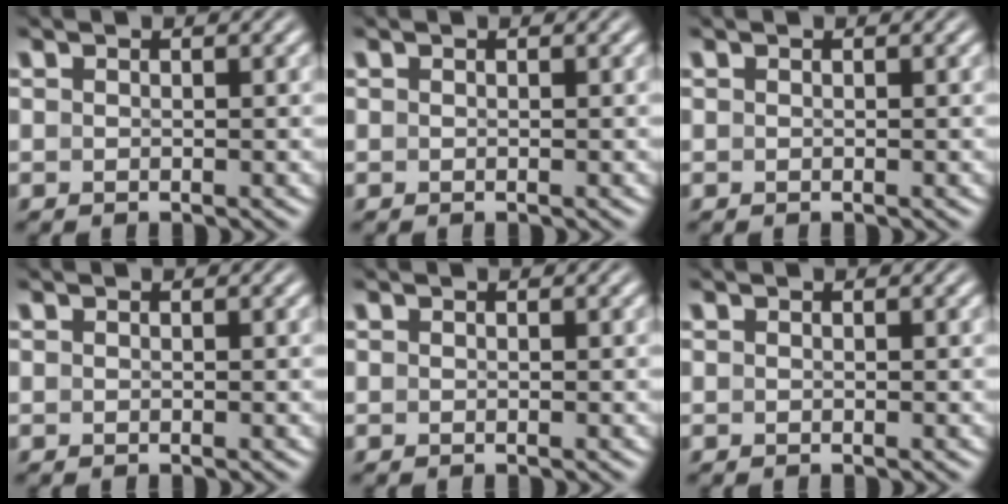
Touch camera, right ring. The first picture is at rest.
{"total": 0.0}
{"total": 0.0}
{"total": 0.0}
{"total": 0.0}
{"total": 0.0}